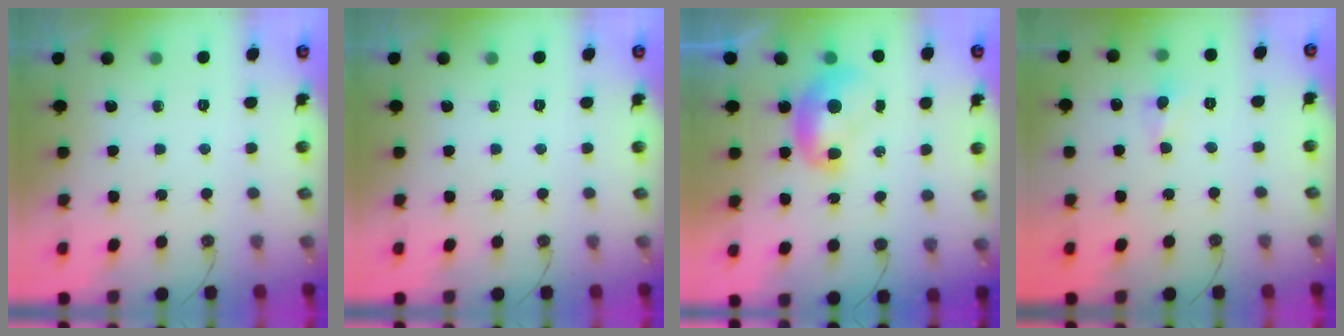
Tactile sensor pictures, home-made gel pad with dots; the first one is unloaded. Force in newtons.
{"total": 0.0}
{"total": 1.9, "press": 1.9, "slide": 0.2}
{"total": 1.2, "press": 1.1, "slide": 0.6}